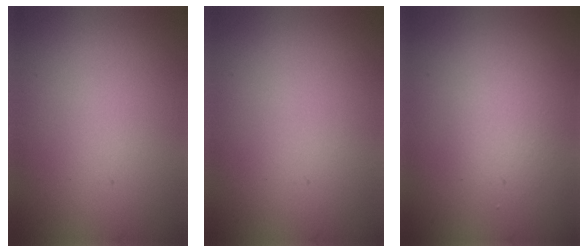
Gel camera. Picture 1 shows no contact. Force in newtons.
{"total": 0.0}
{"total": 1.6, "press": 1.6, "slide": 0.1}